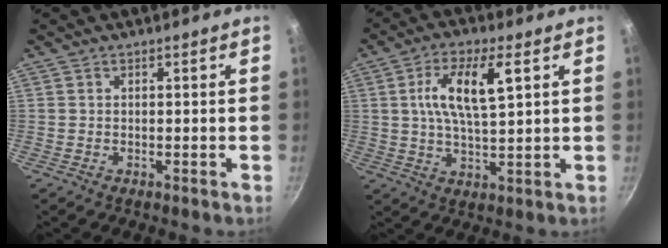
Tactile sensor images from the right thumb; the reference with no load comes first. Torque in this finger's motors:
{"motor_torque": [0.10, 0.17, 0.70, -0.49, 0.08]}